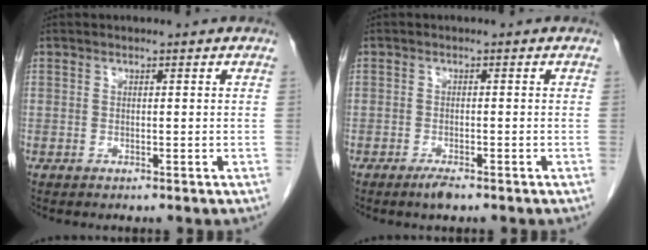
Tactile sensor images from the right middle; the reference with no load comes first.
{"total": 1.9, "force": [-1.4, 0.4, 1.2], "torque": [-0.028, -0.003, -0.025]}